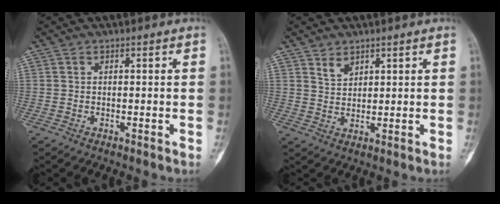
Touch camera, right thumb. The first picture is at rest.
{"total": 2.8, "force": [2.0, 1.7, 1.1], "torque": [-0.010, -0.018, 0.043]}